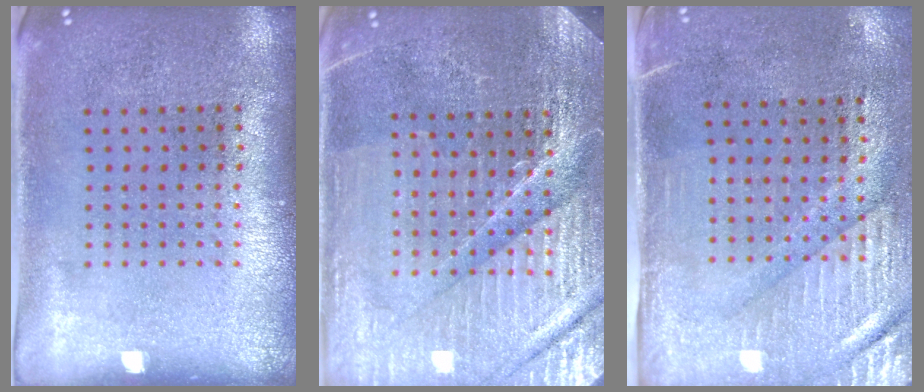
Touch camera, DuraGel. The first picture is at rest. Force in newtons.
{"total": 4.8, "press": 4.6, "slide": 1.5}
{"total": 3.1, "press": 2.6, "slide": 1.6}